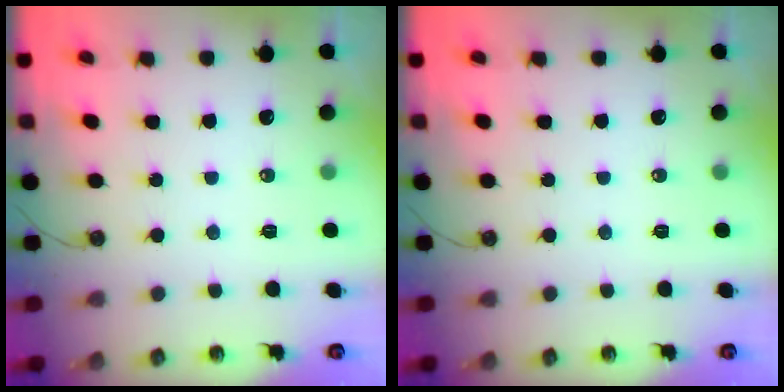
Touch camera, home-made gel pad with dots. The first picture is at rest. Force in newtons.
{"total": 0.0}